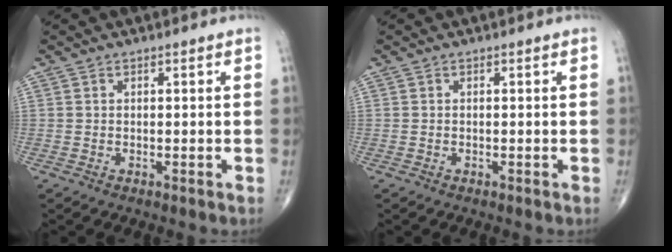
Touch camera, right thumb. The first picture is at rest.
{"total": 0.0}